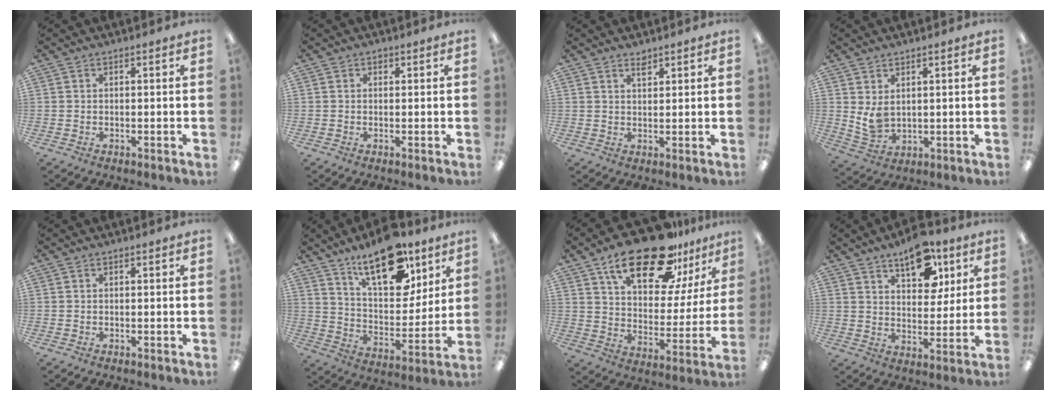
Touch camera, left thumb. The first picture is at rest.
{"total": 0.7, "force": [0.5, 0.5, 0.2], "torque": [-0.006, 0.001, 0.009]}
{"total": 2.3, "force": [2.0, 0.7, 0.9], "torque": [-0.013, -0.005, 0.036]}
{"total": 5.3, "force": [2.3, 3.3, 3.4], "torque": [-0.081, -0.017, 0.040]}
{"total": 0.0}
{"total": 20.0, "force": [13.4, 9.4, 11.6], "torque": [-0.183, -0.071, 0.230]}
{"total": 23.6, "force": [16.5, 9.8, 13.8], "torque": [-0.214, -0.098, 0.280]}
{"total": 12.9, "force": [8.2, 6.9, 7.3], "torque": [-0.092, -0.034, 0.140]}